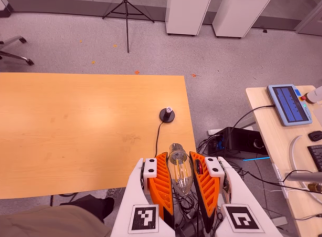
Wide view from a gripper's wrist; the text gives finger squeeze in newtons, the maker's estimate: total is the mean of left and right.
{"total": 21.4, "left": 23.7, "right": 19.1}